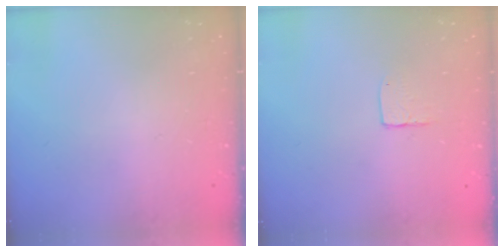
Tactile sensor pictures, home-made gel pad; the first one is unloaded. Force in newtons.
{"total": 3.6, "press": 3.6, "slide": 0.3}